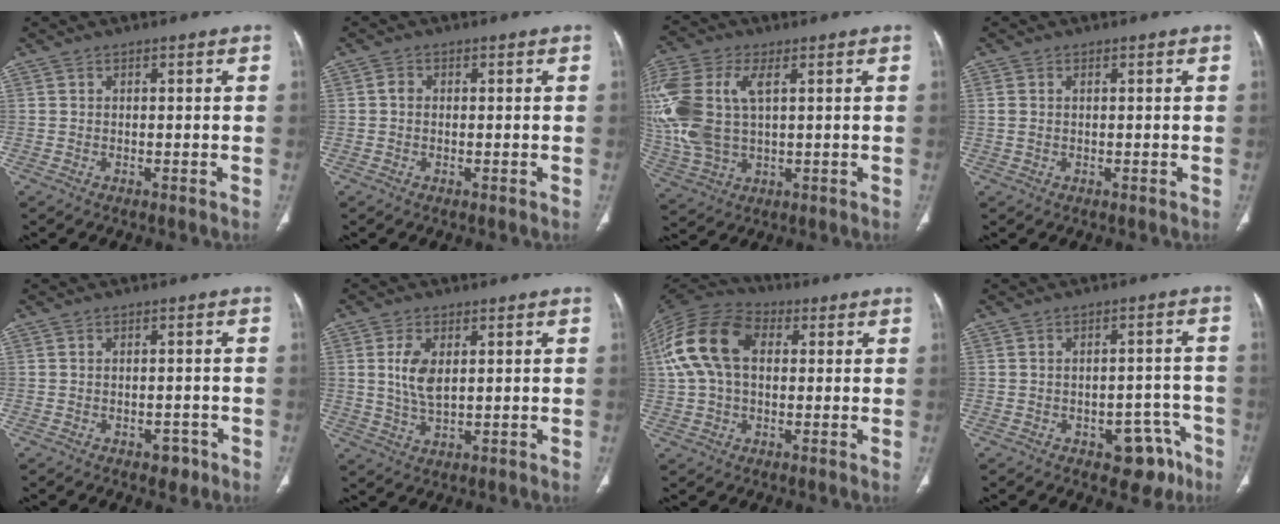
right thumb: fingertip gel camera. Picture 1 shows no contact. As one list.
[{"total": 1.2, "force": [-0.1, 1.0, 0.7], "torque": [-0.009, 0.001, -0.005]}, {"total": 17.4, "force": [3.5, 9.9, 13.9], "torque": [-0.343, 0.004, 0.070]}, {"total": 1.4, "force": [0.2, 0.9, 1.1], "torque": [-0.036, 0.010, 0.011]}, {"total": 2.5, "force": [-1.5, 1.6, 1.3], "torque": [-0.004, 0.007, -0.015]}, {"total": 6.1, "force": [1.4, 3.2, 5.0], "torque": [-0.102, -0.008, 0.031]}, {"total": 15.5, "force": [3.0, 10.1, 11.4], "torque": [-0.229, 0.034, 0.047]}, {"total": 8.4, "force": [-4.7, 4.8, 5.0], "torque": [-0.028, 0.037, -0.053]}]